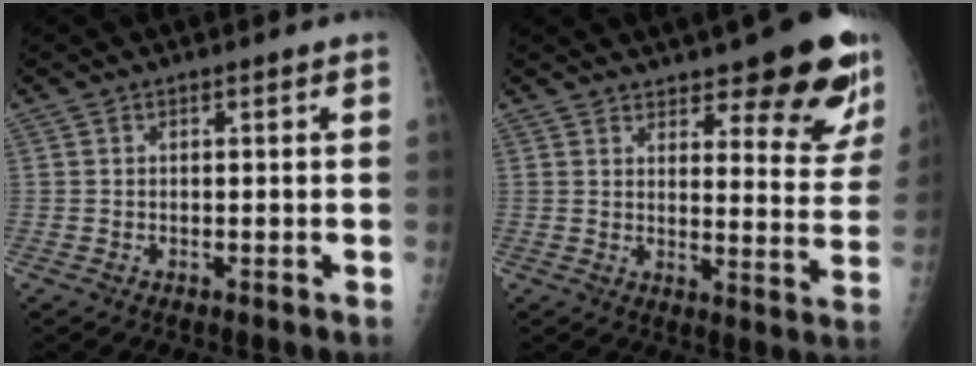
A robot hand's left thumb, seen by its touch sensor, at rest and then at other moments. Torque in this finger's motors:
{"motor_torque": [0.41, 0.33, 0.33, -0.08, 0.03]}